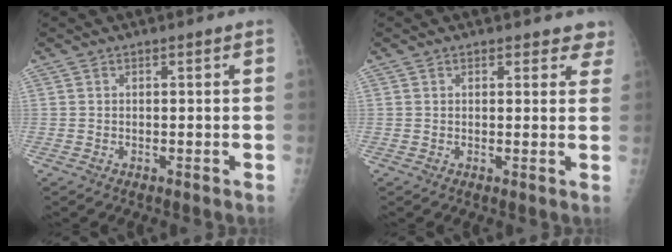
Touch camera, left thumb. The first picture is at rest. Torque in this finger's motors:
{"motor_torque": [0.02, 0.07, -0.38, -0.09, 0.00]}